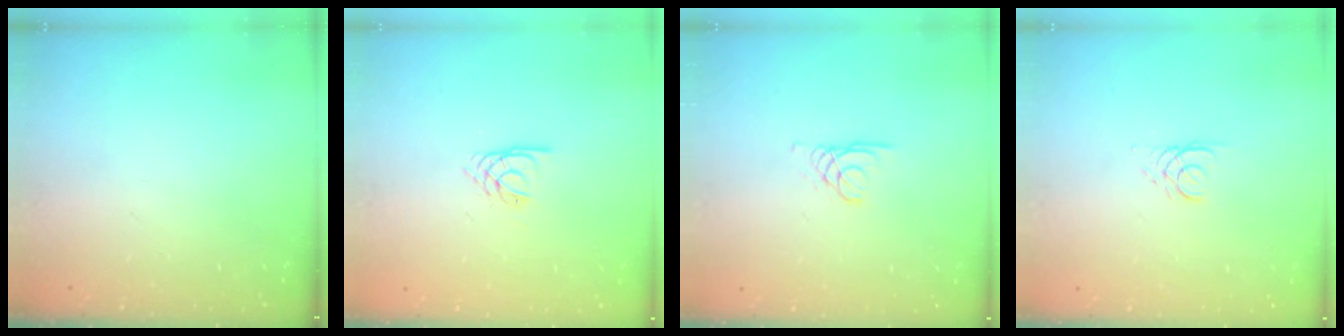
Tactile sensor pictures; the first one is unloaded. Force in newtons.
{"total": 3.2, "press": 3.2, "slide": 0.5}
{"total": 1.7, "press": 1.7, "slide": 0.1}
{"total": 2.6, "press": 2.6, "slide": 0.3}